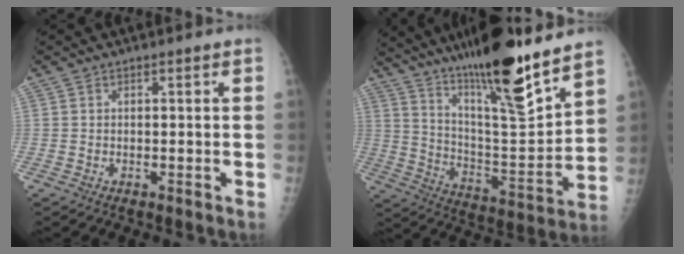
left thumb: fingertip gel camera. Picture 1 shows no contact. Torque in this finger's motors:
{"motor_torque": [3.04, 0.99, 1.39, -1.39, 0.49]}